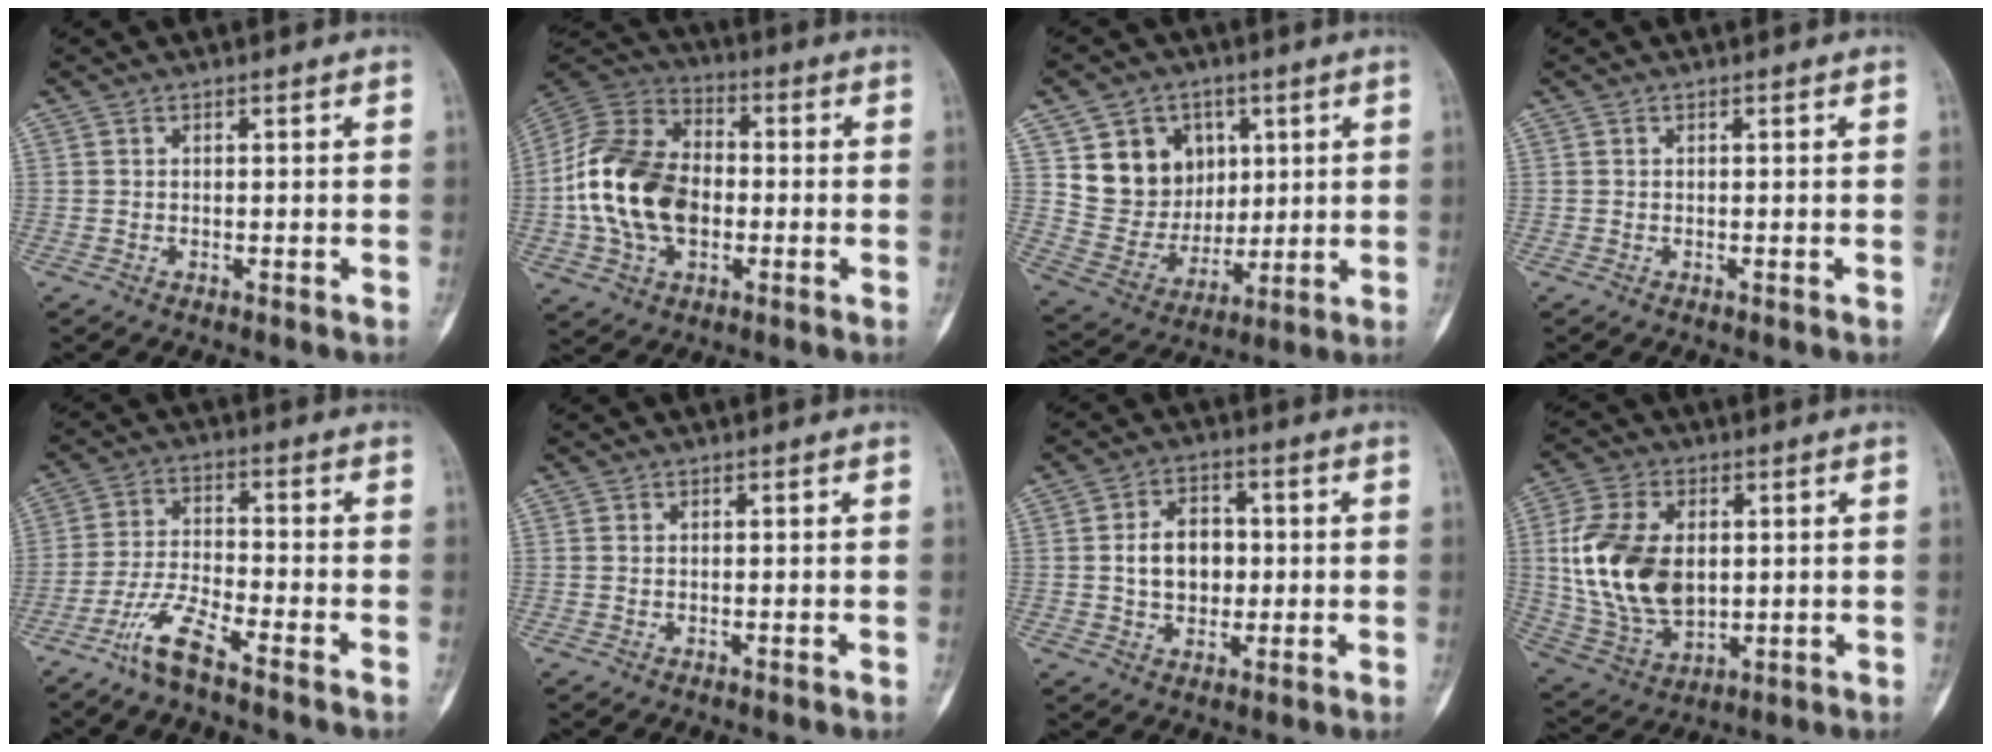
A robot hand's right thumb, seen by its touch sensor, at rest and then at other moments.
{"total": 19.2, "force": [-2.0, 12.9, 14.1], "torque": [-0.255, 0.025, -0.039]}
{"total": 14.2, "force": [5.1, 12.1, 5.4], "torque": [-0.049, -0.018, 0.108]}
{"total": 0.0}
{"total": 7.4, "force": [-5.4, 0.9, 4.9], "torque": [-0.113, 0.021, -0.114]}
{"total": 0.0}
{"total": 8.4, "force": [0.2, 6.0, 5.9], "torque": [-0.072, 0.009, 0.002]}
{"total": 17.6, "force": [1.8, 11.4, 13.4], "torque": [-0.246, -0.010, 0.045]}